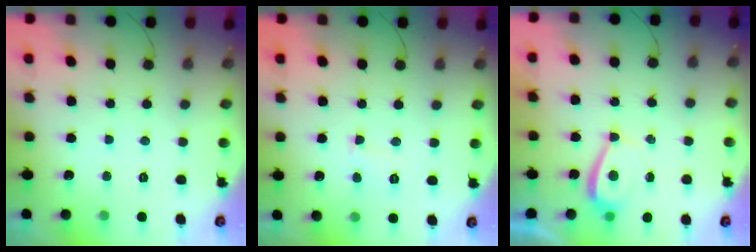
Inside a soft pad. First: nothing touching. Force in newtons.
{"total": 2.6, "press": 2.6, "slide": 0.3}
{"total": 2.8, "press": 2.7, "slide": 0.5}